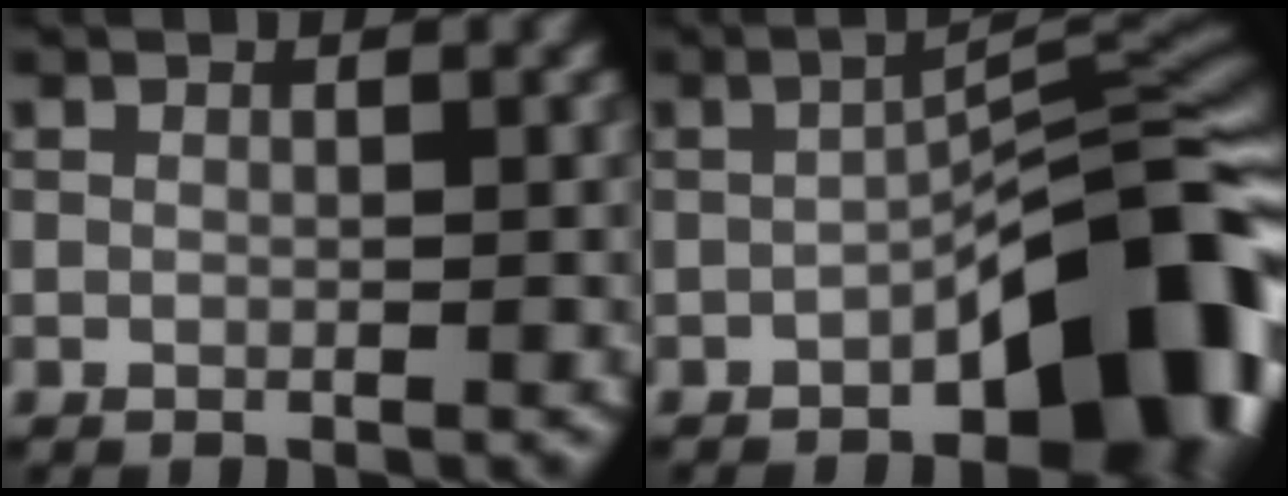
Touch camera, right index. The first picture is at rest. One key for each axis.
{"total": 11.4, "fx": -4.5, "fy": 4.2, "fz": 9.5, "tx": -0.118, "ty": 0.014, "tz": -0.072}